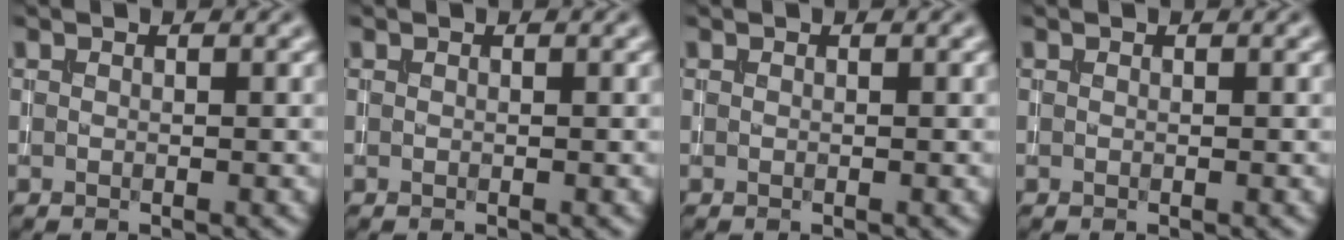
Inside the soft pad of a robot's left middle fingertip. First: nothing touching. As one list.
[{"total": 0.0}, {"total": 0.0}, {"total": 0.0}]